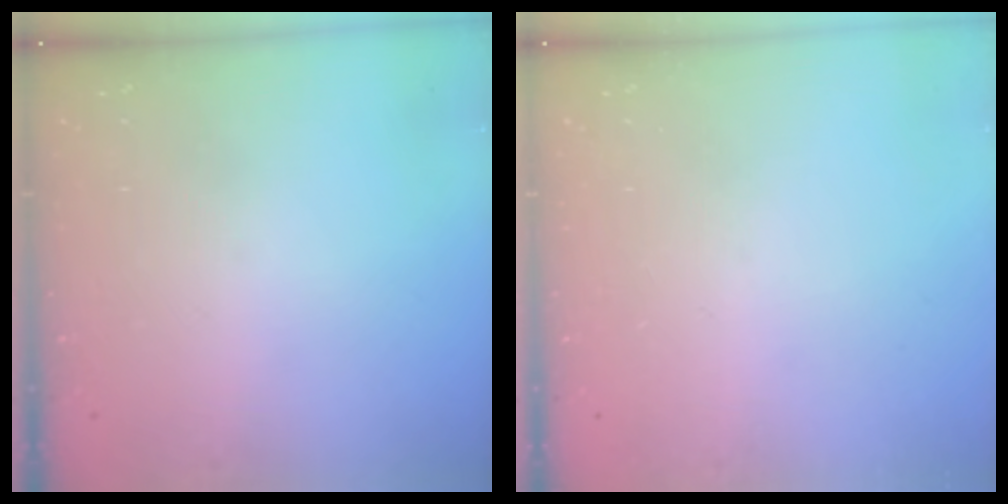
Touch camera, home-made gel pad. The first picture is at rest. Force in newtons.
{"total": 0.0}